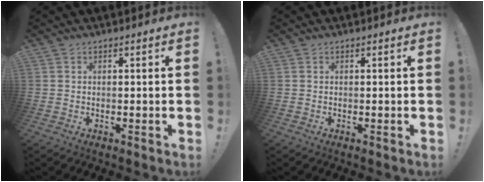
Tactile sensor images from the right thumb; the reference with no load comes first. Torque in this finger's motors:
{"motor_torque": [0.00, 0.00, 0.09, -0.09, 0.00]}